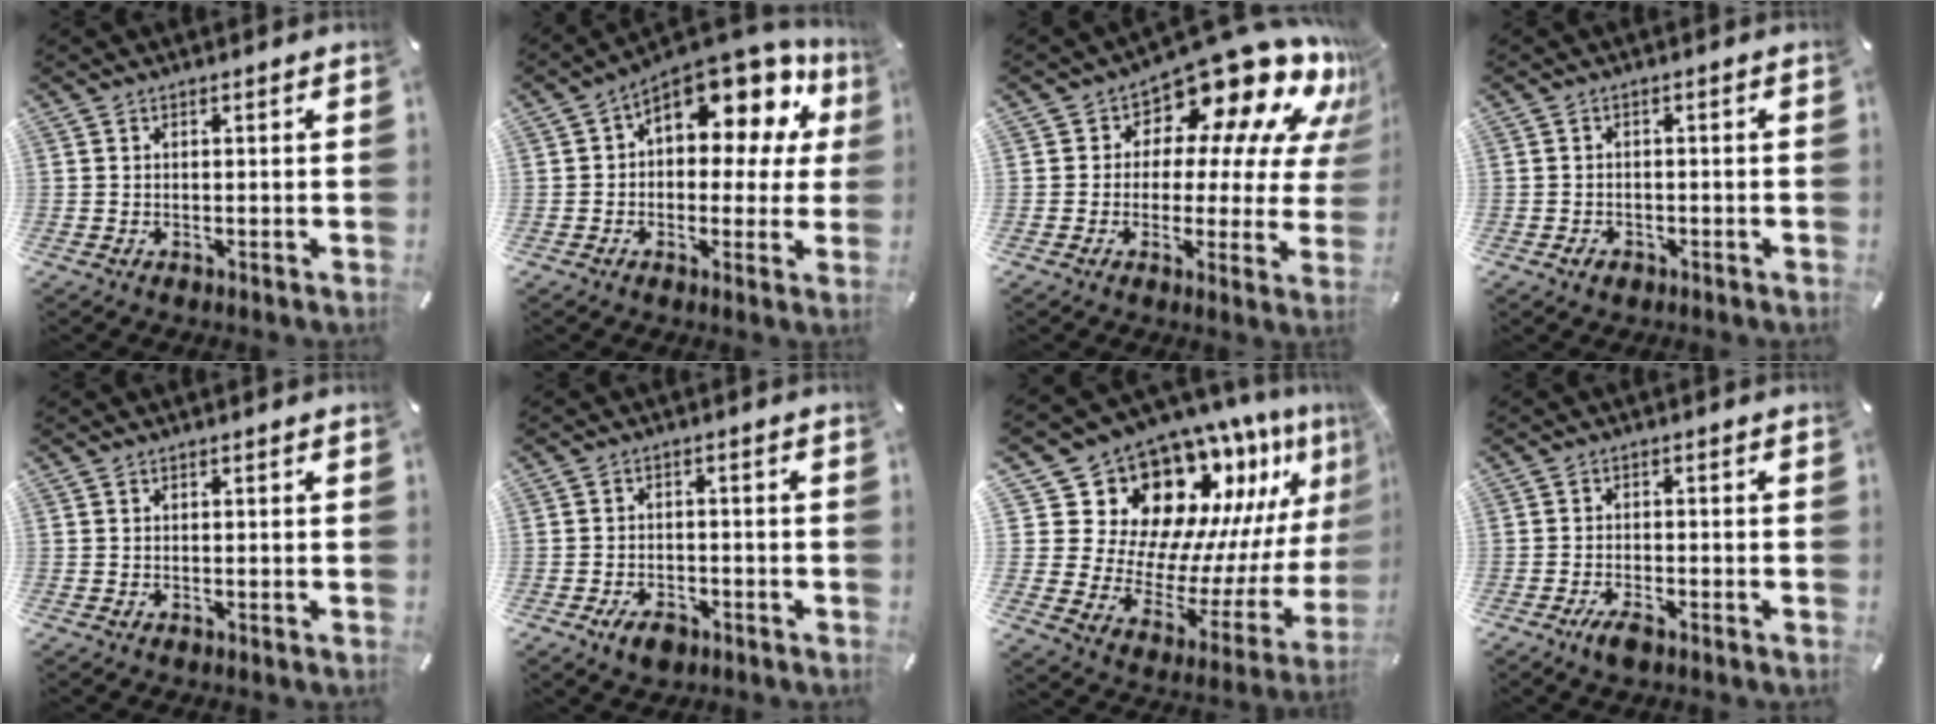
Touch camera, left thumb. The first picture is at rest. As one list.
[{"total": 14.4, "force": [8.1, 7.4, 9.2], "torque": [-0.128, -0.070, 0.138]}, {"total": 15.0, "force": [11.2, 6.8, 7.4], "torque": [-0.110, -0.105, 0.186]}, {"total": 2.0, "force": [-1.1, 1.6, 0.7], "torque": [-0.012, 0.006, -0.023]}, {"total": 0.0}, {"total": 4.5, "force": [-2.7, 2.7, 2.3], "torque": [-0.049, 0.011, -0.051]}, {"total": 19.4, "force": [15.8, 9.4, 6.2], "torque": [-0.080, -0.175, 0.290]}, {"total": 3.1, "force": [-2.2, 1.1, 1.8], "torque": [-0.043, 0.006, -0.045]}]